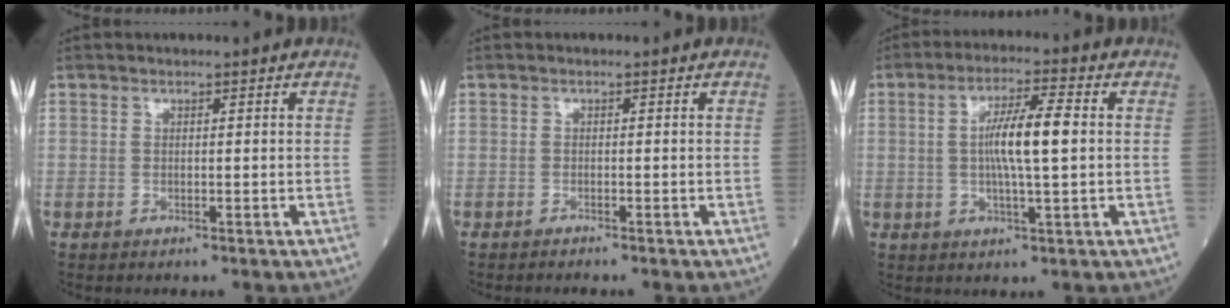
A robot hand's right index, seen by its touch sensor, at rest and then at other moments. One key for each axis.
{"total": 0.9, "fx": -0.9, "fy": -0.1, "fz": 0.1, "tx": -0.005, "ty": 0.000, "tz": -0.014}
{"total": 8.0, "fx": 0.5, "fy": 0.5, "fz": 7.9, "tx": -0.145, "ty": 0.004, "tz": 0.004}